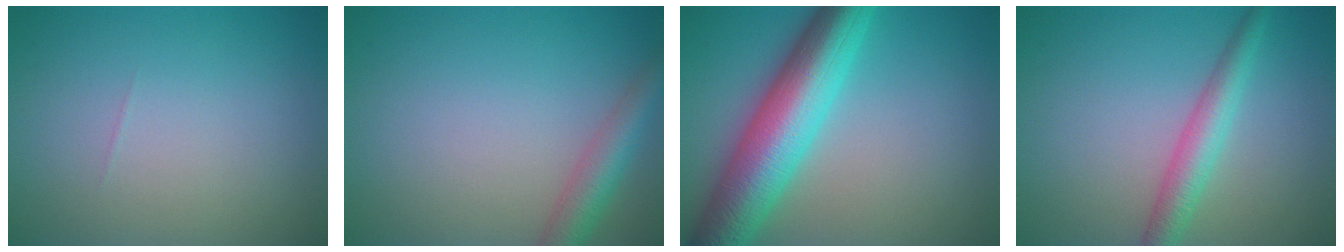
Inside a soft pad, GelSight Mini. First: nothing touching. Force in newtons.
{"total": 3.5, "press": 3.5, "slide": 0.1}
{"total": 10.0, "press": 10.0, "slide": 0.2}
{"total": 3.4, "press": 3.4, "slide": 0.0}